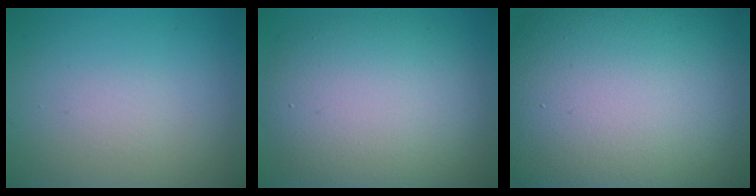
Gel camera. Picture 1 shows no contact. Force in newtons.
{"total": 10.5, "press": 10.5, "slide": 0.6}
{"total": 21.9, "press": 21.9, "slide": 0.7}